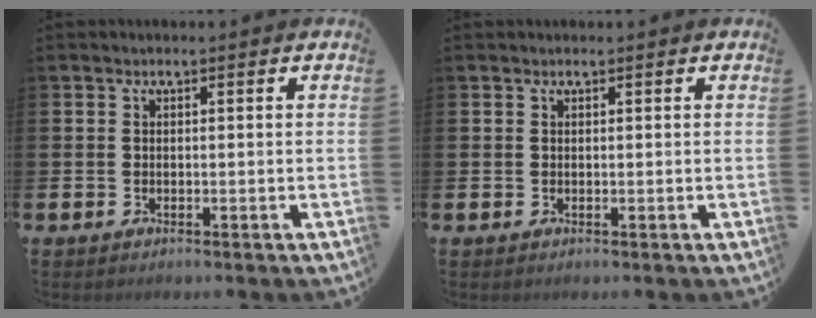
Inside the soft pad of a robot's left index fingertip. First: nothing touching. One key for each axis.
{"total": 0.0}